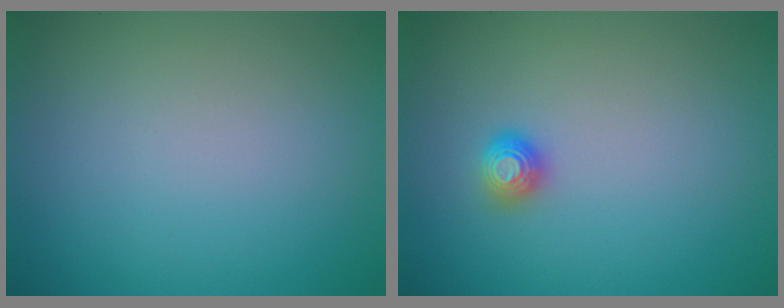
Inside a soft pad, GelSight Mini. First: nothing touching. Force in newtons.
{"total": 1.1, "press": 1.1, "slide": 0.2}